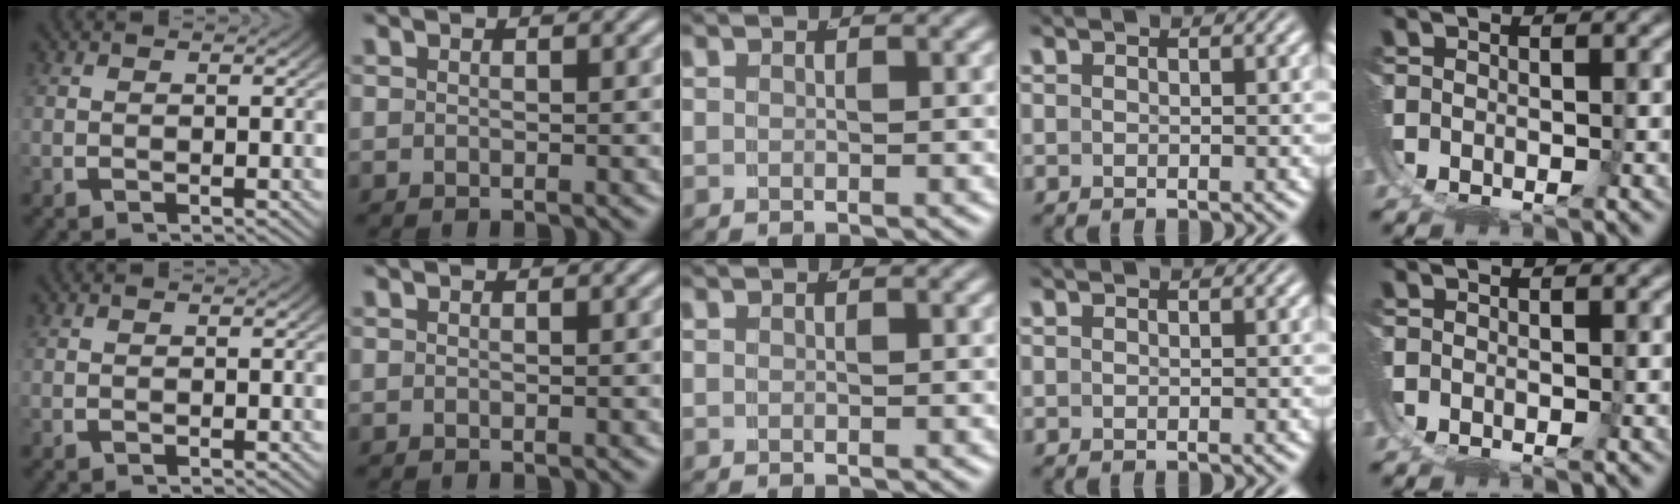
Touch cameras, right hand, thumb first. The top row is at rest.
{}